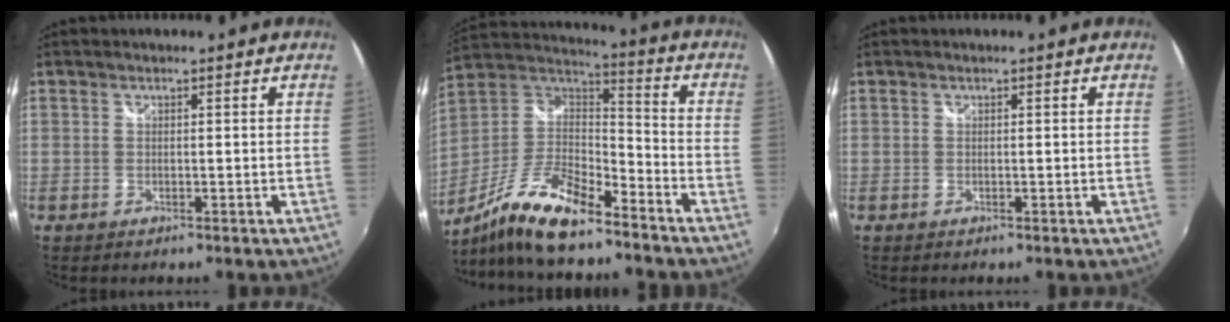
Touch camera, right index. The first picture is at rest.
{"total": 16.2, "force": [-11.9, 3.9, 10.2], "torque": [-0.221, -0.011, -0.227]}
{"total": 0.0}